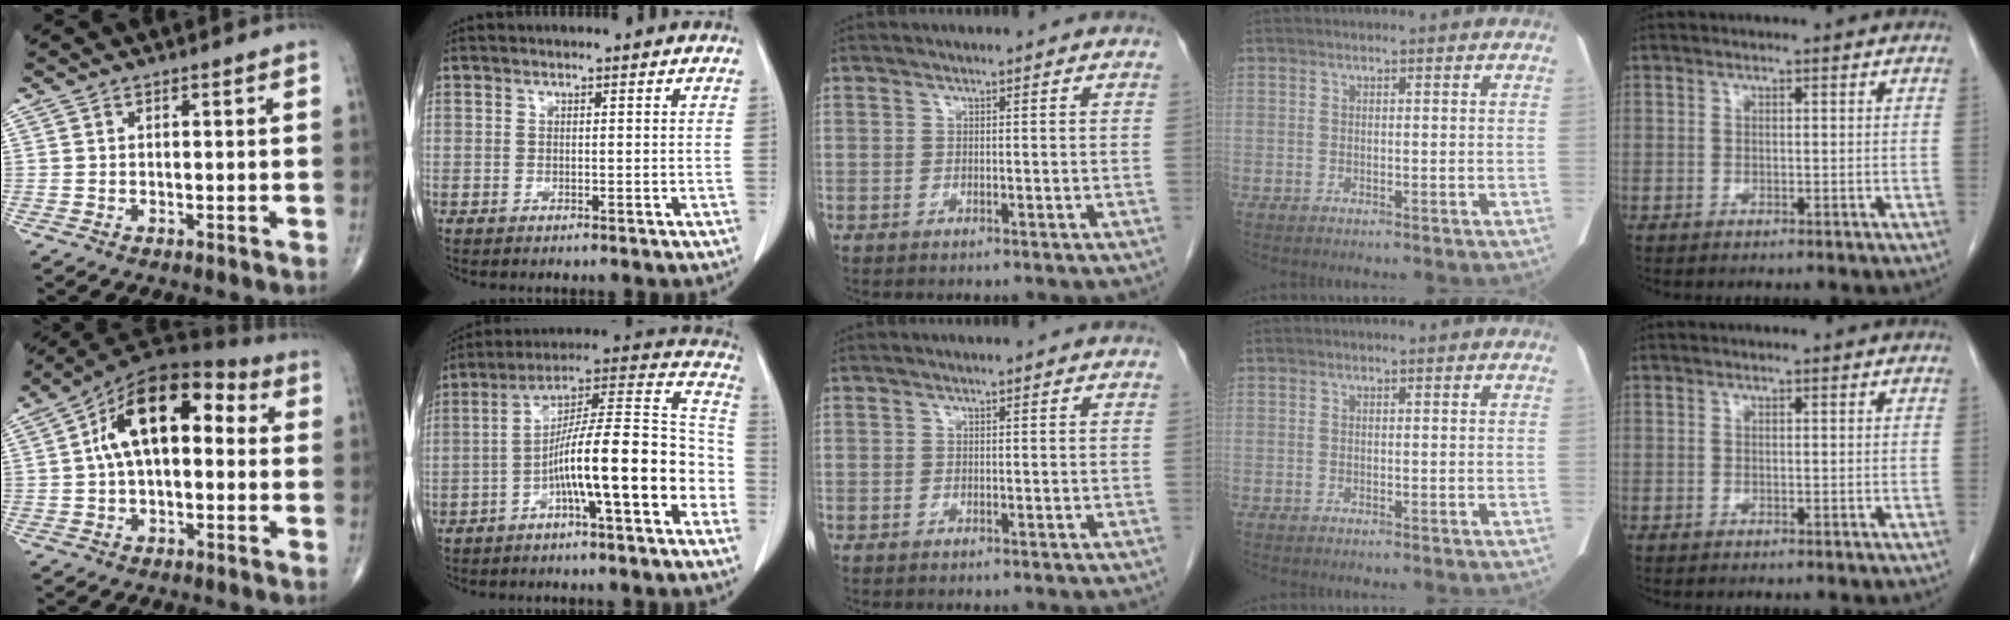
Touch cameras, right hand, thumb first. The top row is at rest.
{"thumb": {"total": 16.0, "force": [2.3, 8.7, 13.3], "torque": [-0.203, 0.045, 0.026]}, "index": {"total": 17.6, "force": [-5.5, 2.7, 16.5], "torque": [-0.250, 0.036, -0.089]}}